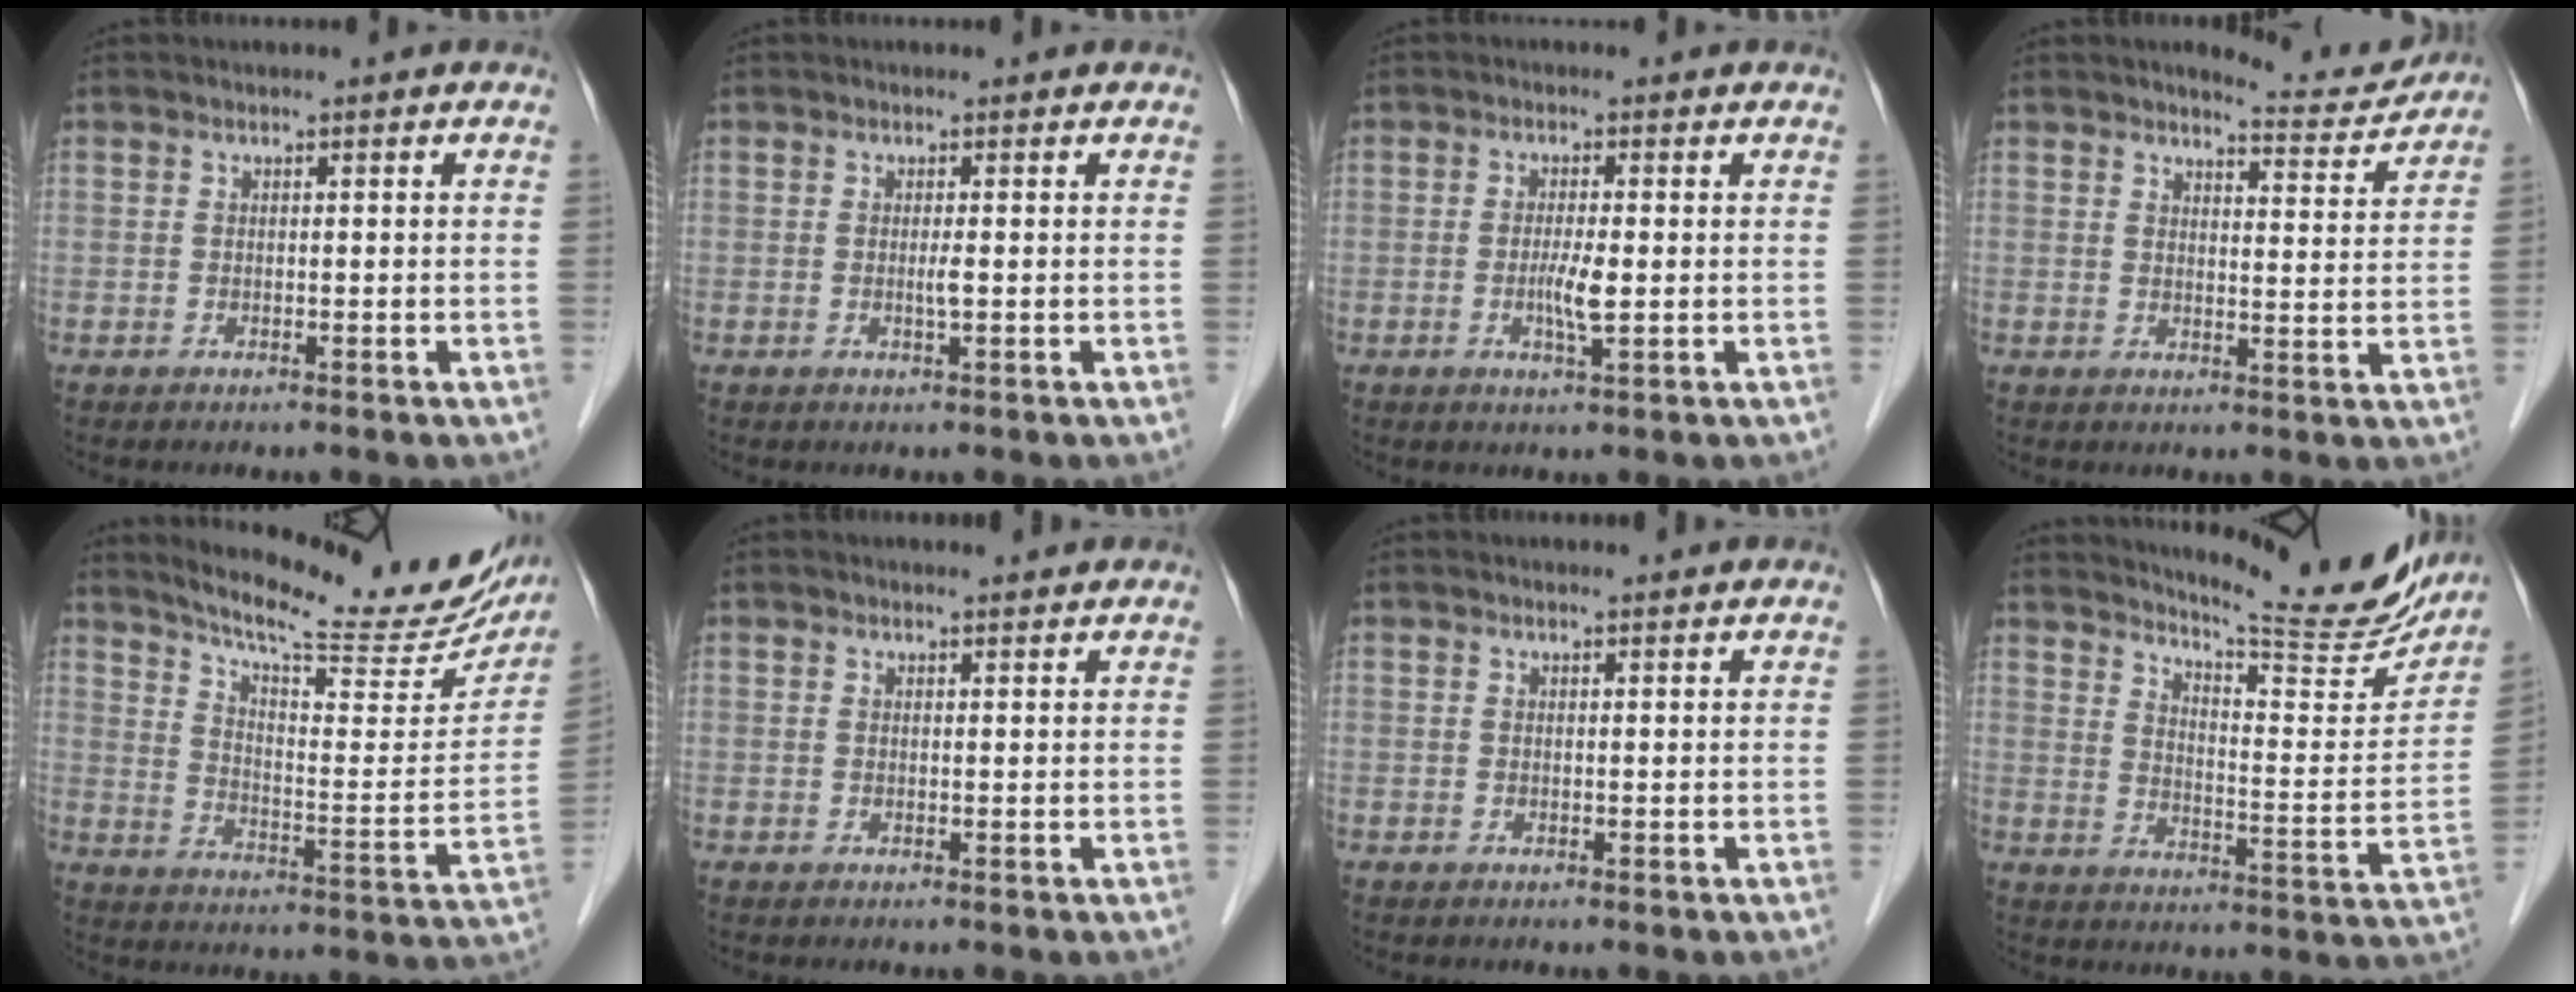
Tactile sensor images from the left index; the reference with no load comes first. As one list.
[{"total": 1.1, "force": [0.0, -0.1, 1.1], "torque": [-0.023, -0.001, -0.002]}, {"total": 3.3, "force": [-0.4, 0.3, 3.2], "torque": [-0.065, -0.006, -0.006]}, {"total": 6.1, "force": [6.0, 0.5, 0.5], "torque": [-0.013, -0.018, 0.074]}, {"total": 22.2, "force": [19.8, 3.5, 9.6], "torque": [-0.139, -0.042, 0.259]}, {"total": 1.2, "force": [1.2, 0.0, 0.0], "torque": [-0.009, -0.003, 0.017]}, {"total": 1.0, "force": [1.0, 0.0, 0.0], "torque": [-0.009, 0.001, 0.012]}, {"total": 18.8, "force": [17.5, 1.8, 6.6], "torque": [-0.099, -0.067, 0.222]}]